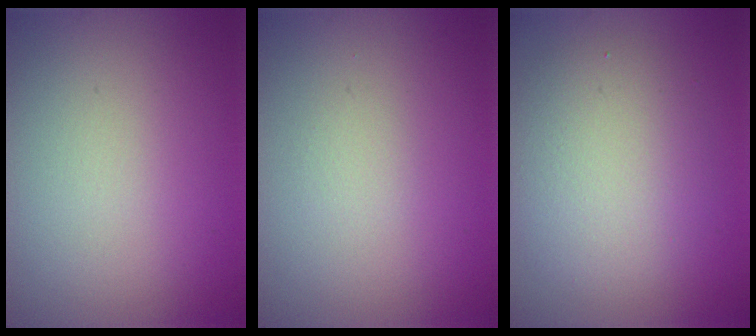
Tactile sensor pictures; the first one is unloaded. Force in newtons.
{"total": 0.6, "press": 0.6, "slide": 0.0}
{"total": 4.8, "press": 4.8, "slide": 0.2}